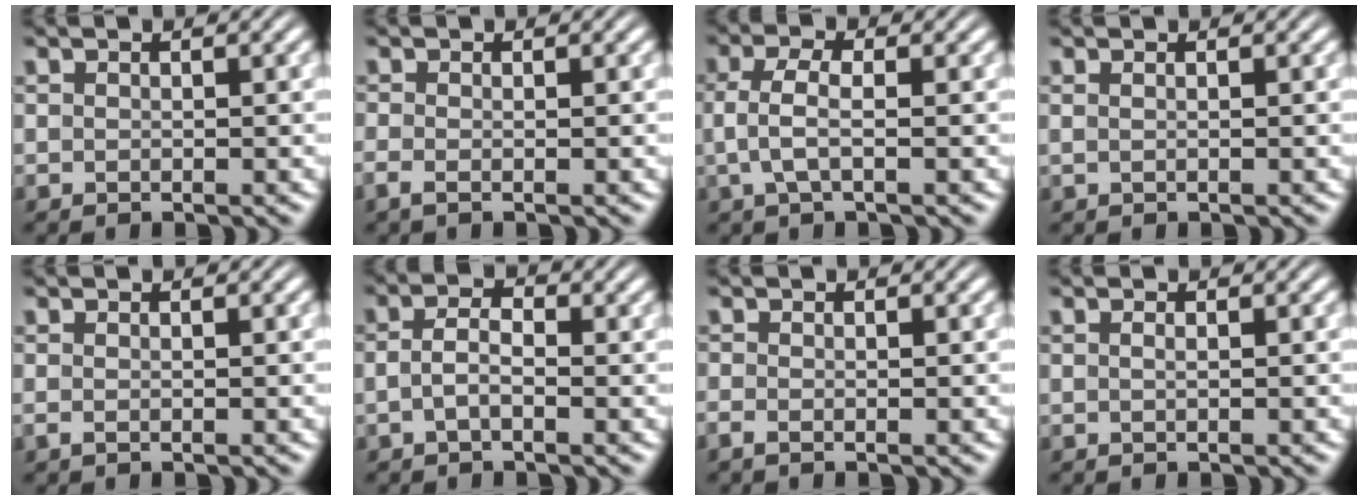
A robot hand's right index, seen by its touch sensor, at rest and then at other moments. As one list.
[{"total": 1.3, "force": [-1.0, 0.2, 0.8], "torque": [-0.029, -0.016, -0.011]}, {"total": 3.6, "force": [0.1, 1.6, 3.2], "torque": [-0.071, -0.003, 0.000]}, {"total": 0.6, "force": [0.3, -0.3, 0.4], "torque": [-0.003, -0.002, 0.007]}, {"total": 0.7, "force": [-0.5, 0.1, 0.5], "torque": [-0.016, -0.012, -0.004]}, {"total": 2.6, "force": [-0.6, 1.3, 2.2], "torque": [-0.040, -0.005, -0.013]}, {"total": 1.2, "force": [-0.9, 0.4, 0.6], "torque": [-0.021, -0.011, -0.013]}, {"total": 0.5, "force": [-0.1, -0.4, 0.4], "torque": [-0.005, -0.004, -0.001]}]